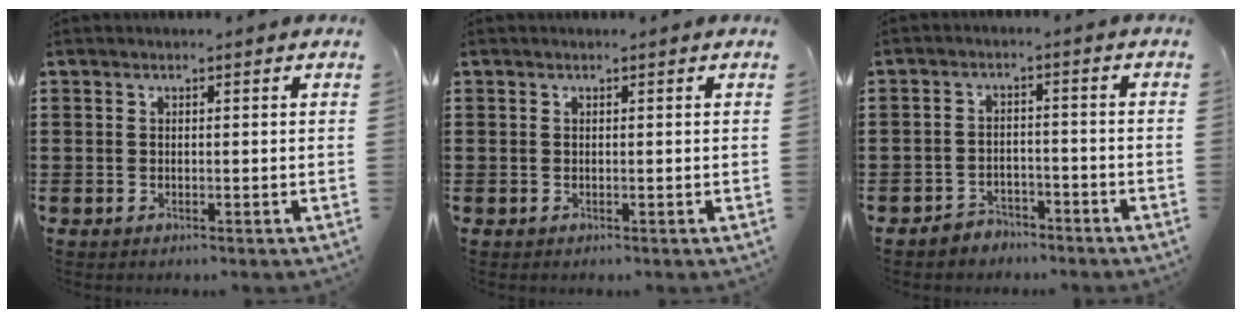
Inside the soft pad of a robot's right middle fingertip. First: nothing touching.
{"total": 0.0}
{"total": 3.2, "force": [-3.0, 0.9, -0.2], "torque": [-0.005, 0.000, -0.067]}